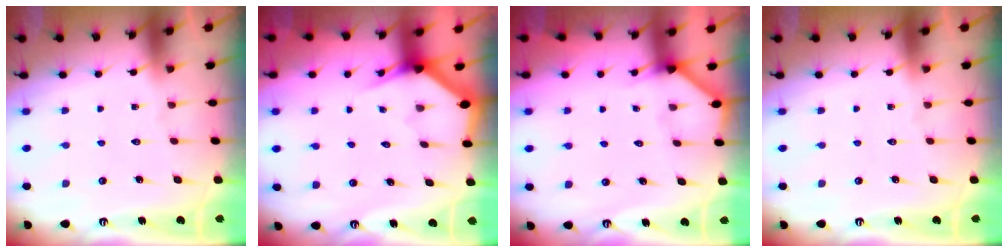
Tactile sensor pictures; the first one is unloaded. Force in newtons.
{"total": 2.9, "press": 2.9, "slide": 0.1}
{"total": 2.2, "press": 2.2, "slide": 0.2}
{"total": 0.0}